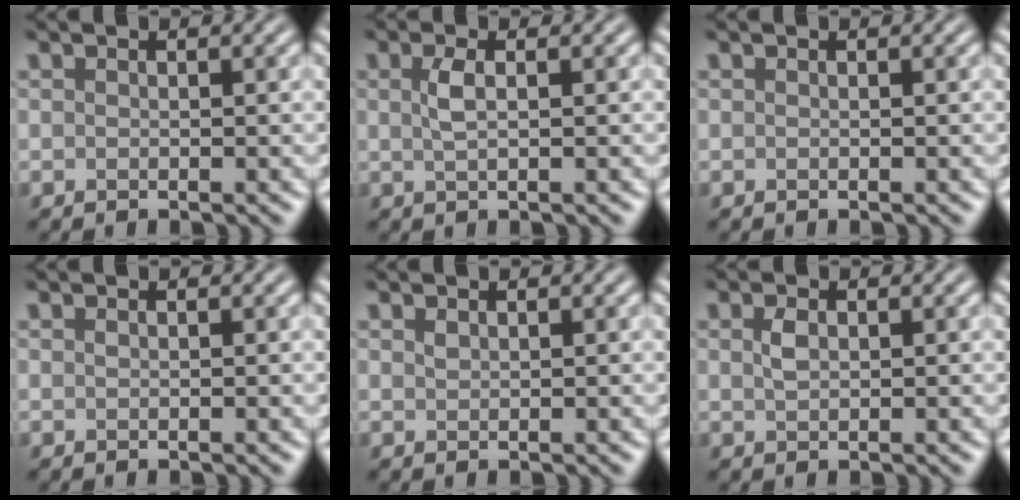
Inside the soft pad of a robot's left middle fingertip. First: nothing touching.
{"total": 1.7, "force": [0.5, 0.6, 1.6], "torque": [-0.035, 0.004, 0.009]}
{"total": 0.0}
{"total": 0.0}
{"total": 0.5, "force": [0.4, 0.3, 0.3], "torque": [-0.009, 0.000, 0.010]}
{"total": 1.3, "force": [0.4, 0.8, 0.9], "torque": [-0.022, 0.002, 0.009]}